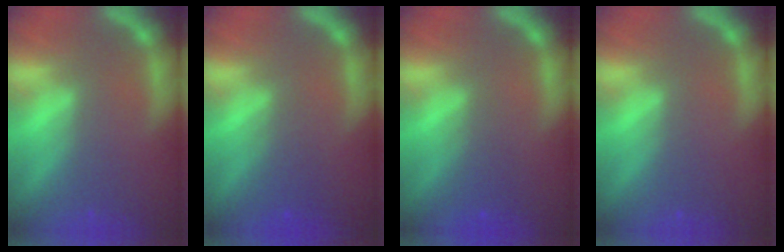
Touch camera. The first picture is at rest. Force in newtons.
{"total": 1.9}
{"total": 2.0}
{"total": 0.0}